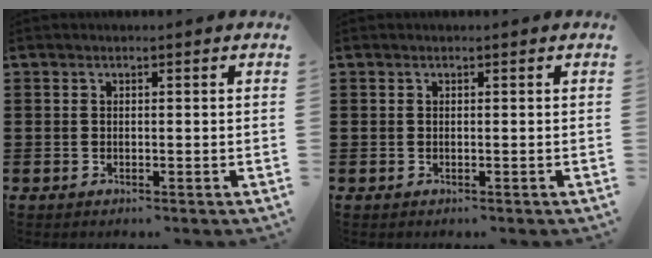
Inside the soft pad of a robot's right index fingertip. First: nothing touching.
{"total": 0.0}